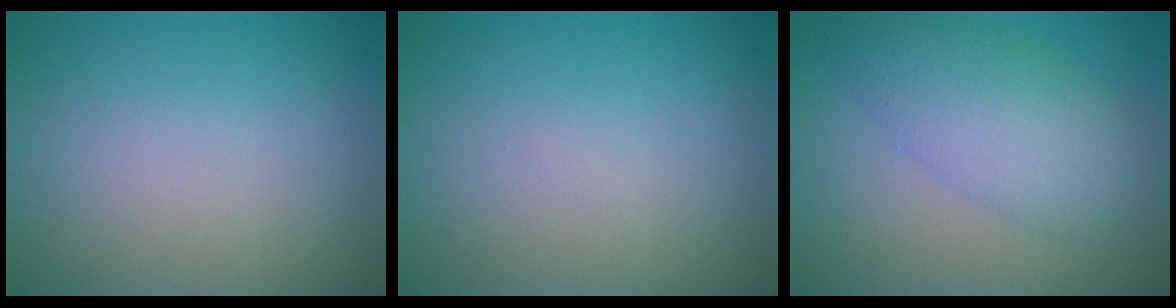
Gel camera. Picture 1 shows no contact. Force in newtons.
{"total": 0.0}
{"total": 5.6, "press": 5.6, "slide": 0.0}